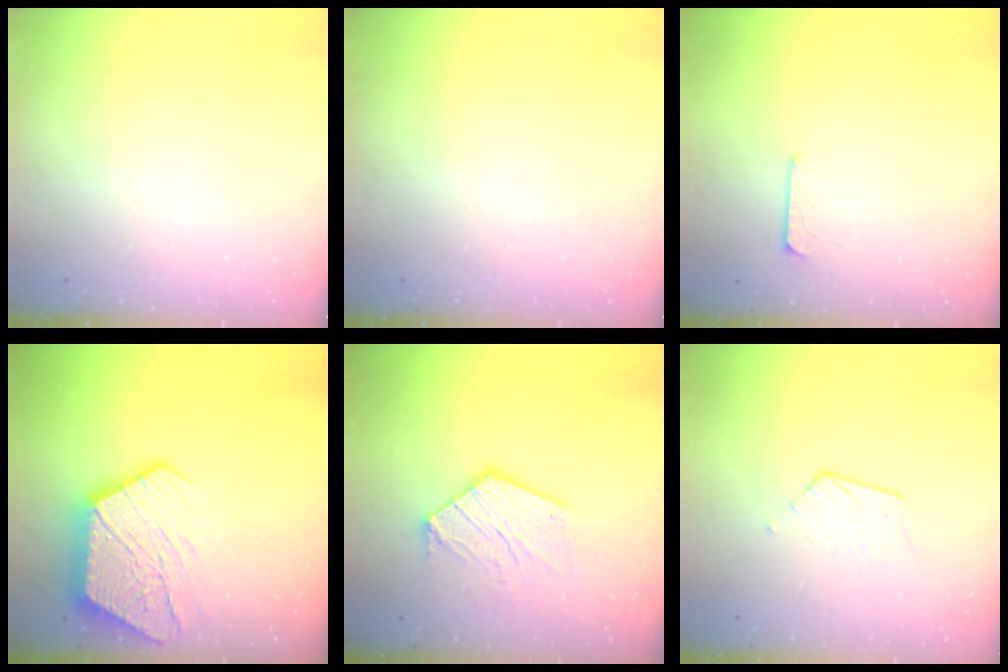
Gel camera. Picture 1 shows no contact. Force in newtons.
{"total": 0.0}
{"total": 4.9, "press": 4.9, "slide": 0.4}
{"total": 18.5, "press": 18.5, "slide": 1.2}
{"total": 13.4, "press": 13.4, "slide": 1.2}
{"total": 5.9, "press": 5.9, "slide": 0.5}